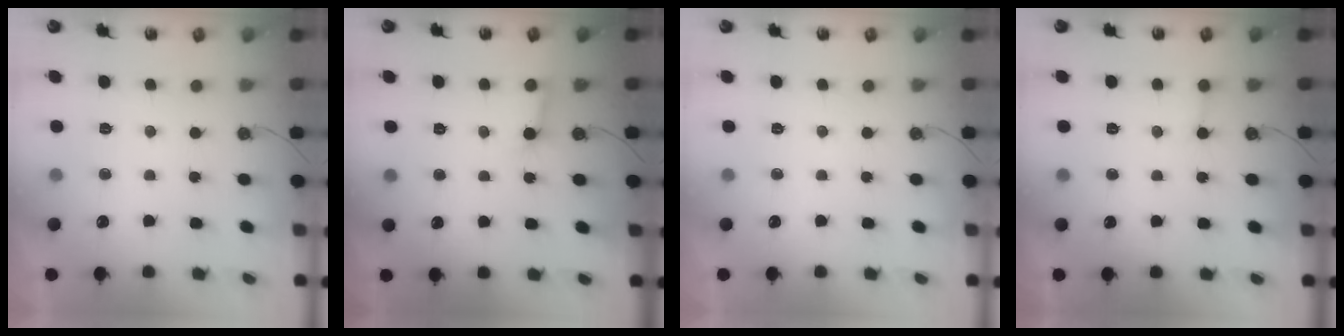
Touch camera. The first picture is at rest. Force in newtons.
{"total": 4.0, "press": 3.9, "slide": 0.4}
{"total": 0.0}
{"total": 4.9, "press": 4.8, "slide": 0.4}